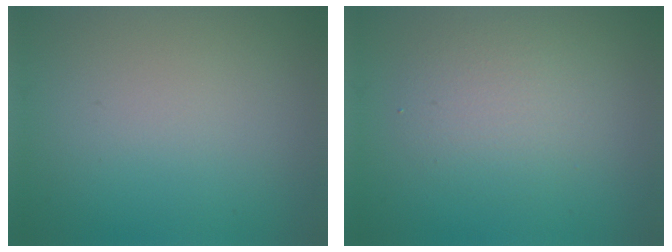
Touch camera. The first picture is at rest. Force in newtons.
{"total": 2.9, "press": 2.9, "slide": 0.2}